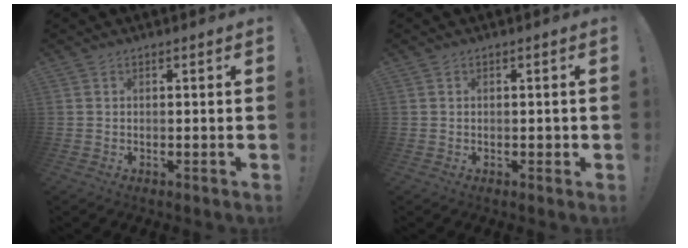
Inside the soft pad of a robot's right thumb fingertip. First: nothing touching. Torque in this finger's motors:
{"motor_torque": [0.06, 0.10, 0.04, -0.74, 0.06]}